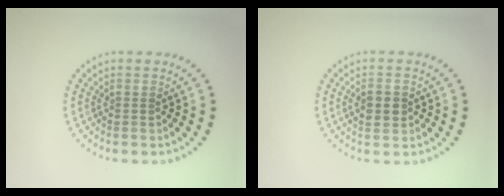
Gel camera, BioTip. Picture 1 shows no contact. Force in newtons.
{"total": 2.6, "press": 2.6, "slide": 0.1}